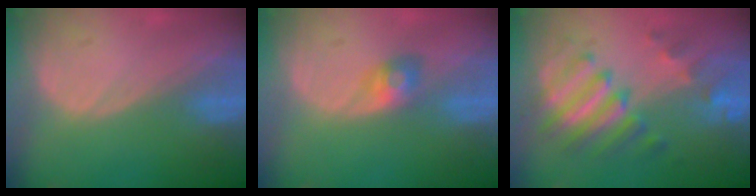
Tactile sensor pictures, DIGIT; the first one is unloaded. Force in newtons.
{"total": 3.0, "press": 2.6, "slide": 1.4}
{"total": 8.0, "press": 8.0, "slide": 0.2}